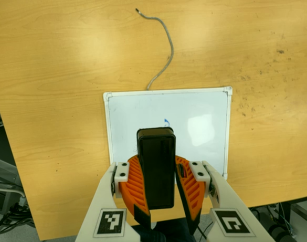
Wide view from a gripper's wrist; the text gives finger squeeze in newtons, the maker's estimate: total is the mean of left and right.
{"total": 11.5, "left": 10.7, "right": 12.3}